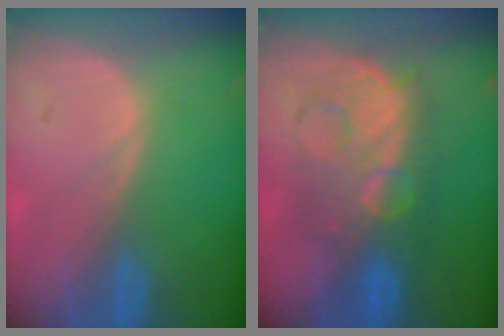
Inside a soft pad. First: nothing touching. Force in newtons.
{"total": 8.8, "press": 8.8, "slide": 0.4}